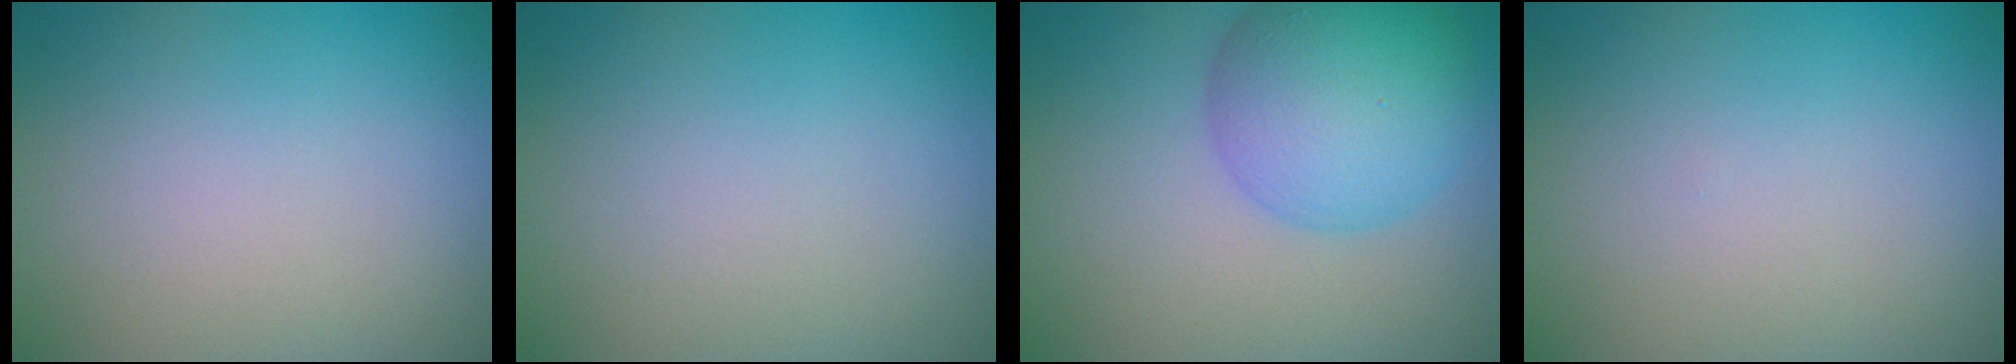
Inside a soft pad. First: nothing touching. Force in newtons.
{"total": 0.0}
{"total": 7.5, "press": 7.5, "slide": 0.3}
{"total": 0.0}